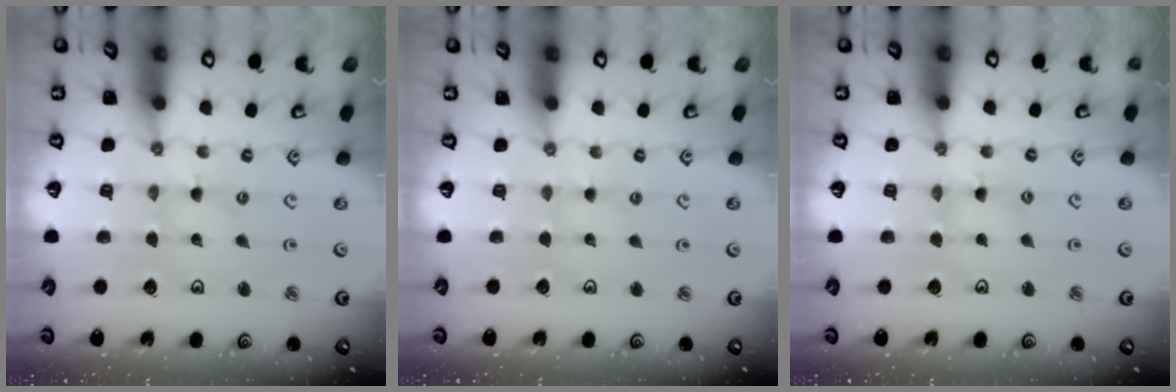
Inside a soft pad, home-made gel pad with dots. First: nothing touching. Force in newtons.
{"total": 0.0}
{"total": 1.7, "press": 1.7, "slide": 0.2}